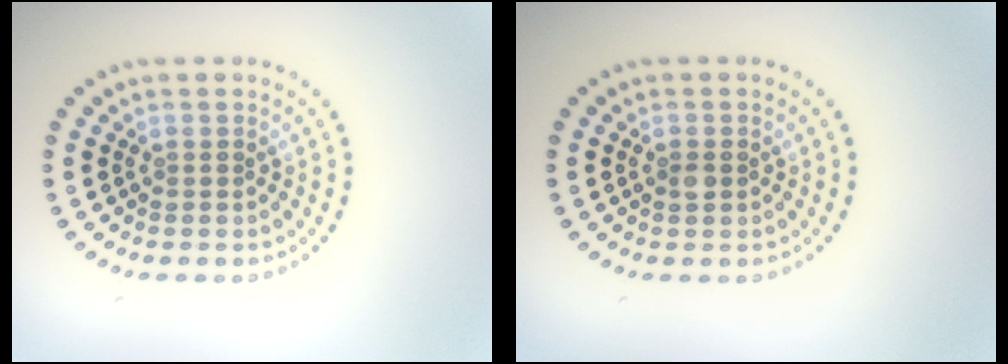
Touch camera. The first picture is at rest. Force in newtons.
{"total": 0.8, "press": 0.8, "slide": 0.0}